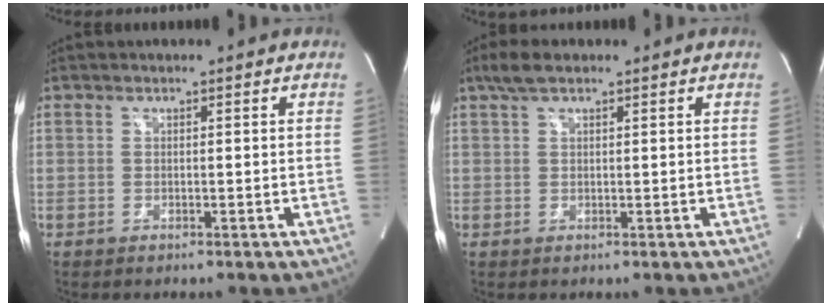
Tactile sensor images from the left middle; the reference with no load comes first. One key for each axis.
{"total": 3.3, "fx": 2.3, "fy": 1.2, "fz": 2.1, "tx": -0.049, "ty": 0.019, "tz": 0.046}